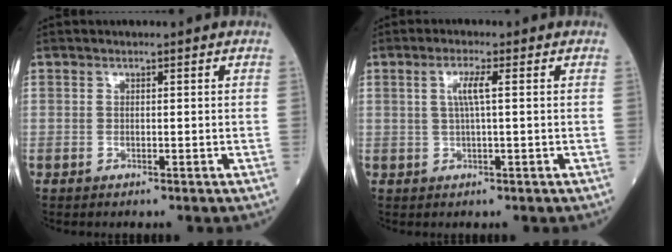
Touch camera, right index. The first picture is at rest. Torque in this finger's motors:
{"motor_torque": [0.57, 0.02, 0.27, 0.07]}